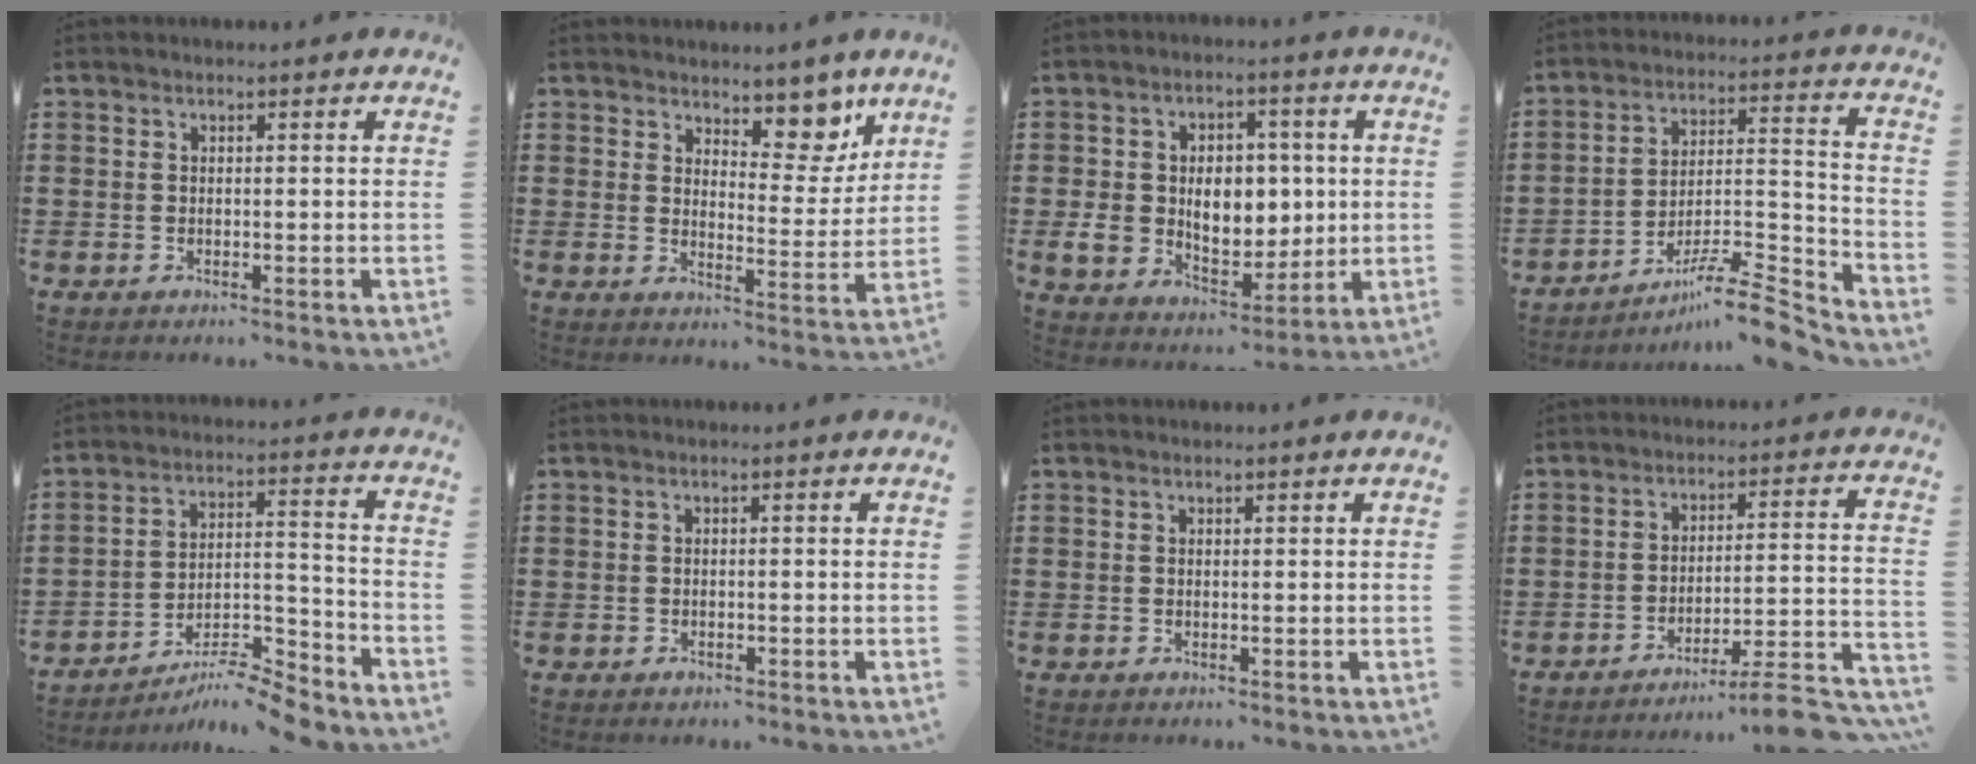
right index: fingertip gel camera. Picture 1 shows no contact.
{"total": 8.0, "force": [6.4, 3.5, 3.3], "torque": [-0.051, -0.034, 0.111]}
{"total": 9.1, "force": [0.6, 7.2, 5.6], "torque": [-0.115, 0.016, 0.014]}
{"total": 9.5, "force": [-8.0, 1.1, 5.0], "torque": [-0.068, 0.016, -0.155]}
{"total": 8.8, "force": [-8.2, 0.8, 3.3], "torque": [-0.040, 0.022, -0.156]}
{"total": 0.5, "force": [-0.3, 0.3, 0.2], "torque": [-0.006, -0.002, -0.006]}
{"total": 0.0}
{"total": 7.3, "force": [-6.3, -0.1, 3.8], "torque": [-0.054, -0.008, -0.120]}